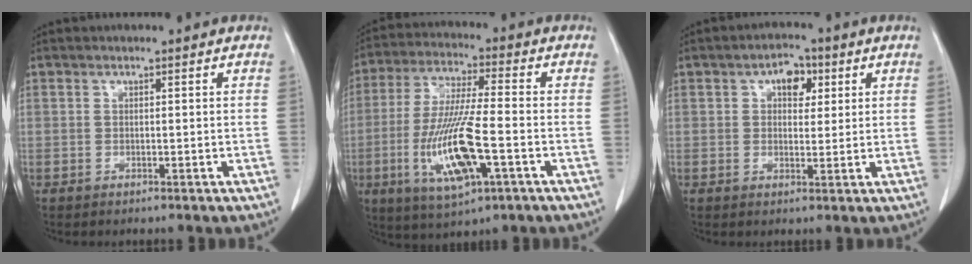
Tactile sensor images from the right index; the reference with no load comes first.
{"total": 13.2, "force": [-4.1, 1.8, 12.4], "torque": [-0.256, -0.018, -0.074]}
{"total": 4.5, "force": [1.8, 2.7, 3.1], "torque": [-0.043, 0.014, 0.026]}